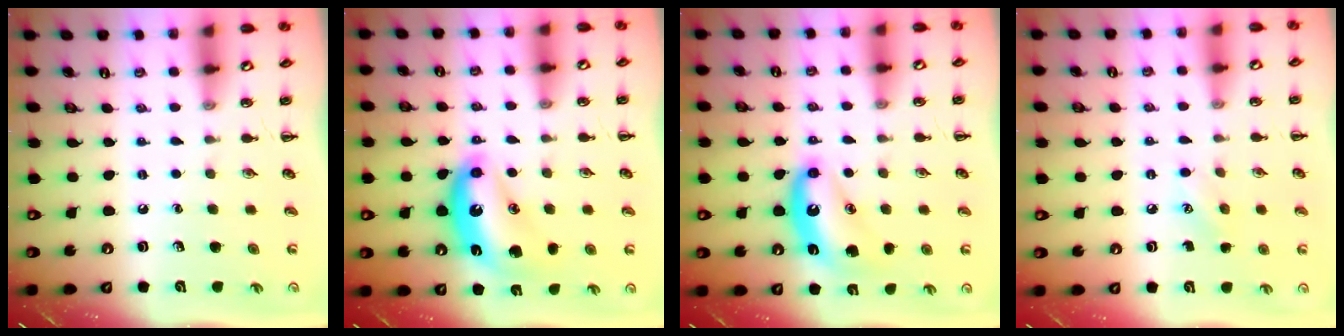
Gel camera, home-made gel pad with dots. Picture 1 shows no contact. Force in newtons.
{"total": 13.6, "press": 13.6, "slide": 1.1}
{"total": 11.5, "press": 11.4, "slide": 1.2}
{"total": 5.2, "press": 5.0, "slide": 1.4}